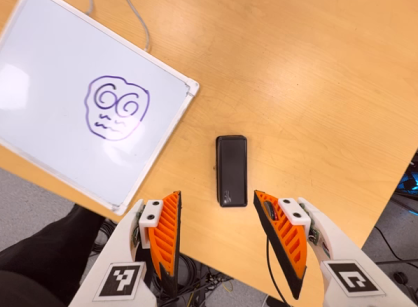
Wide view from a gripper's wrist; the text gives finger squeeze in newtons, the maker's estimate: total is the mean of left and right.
{"total": 0.0}